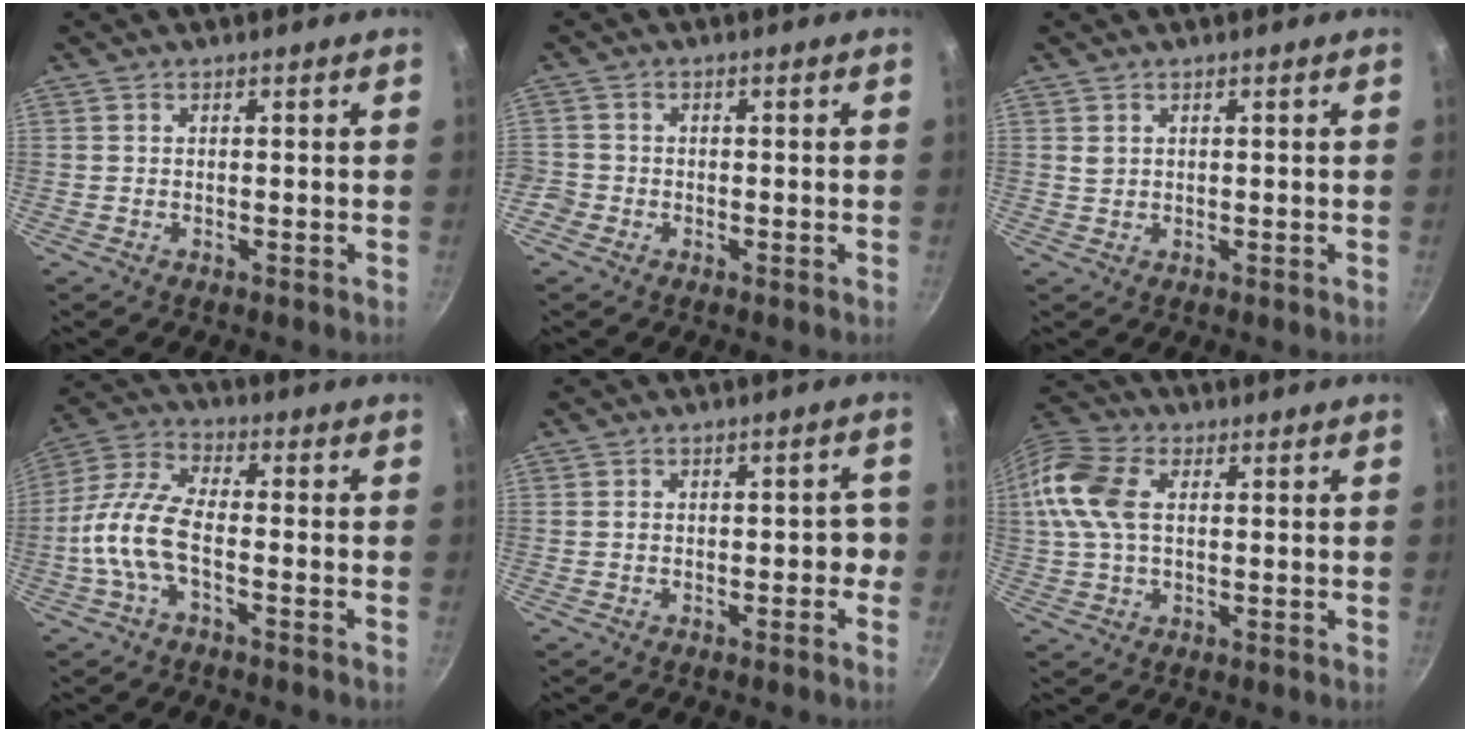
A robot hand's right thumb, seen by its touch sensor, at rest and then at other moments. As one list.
[{"total": 2.7, "force": [-1.5, 2.2, 0.6], "torque": [-0.013, 0.010, -0.032]}, {"total": 1.1, "force": [0.6, 0.8, 0.5], "torque": [-0.006, 0.000, 0.012]}, {"total": 10.4, "force": [-3.2, 4.4, 8.9], "torque": [-0.192, 0.029, -0.079]}, {"total": 3.1, "force": [-1.1, 1.9, 2.3], "torque": [-0.001, 0.029, -0.016]}, {"total": 12.7, "force": [2.0, 8.1, 9.6], "torque": [-0.202, 0.021, 0.025]}]